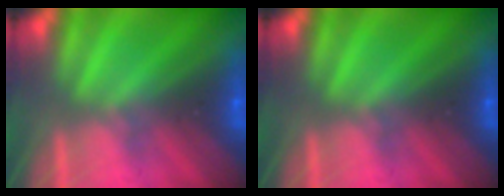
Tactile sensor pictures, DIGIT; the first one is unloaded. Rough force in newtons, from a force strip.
{"total": 0.0}